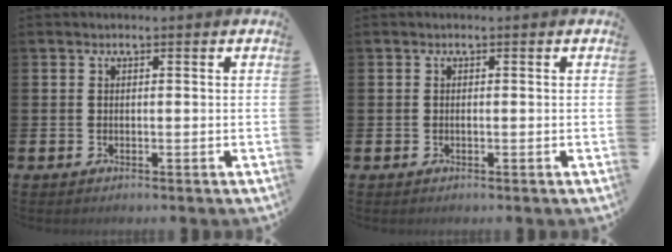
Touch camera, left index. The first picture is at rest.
{"total": 0.0}